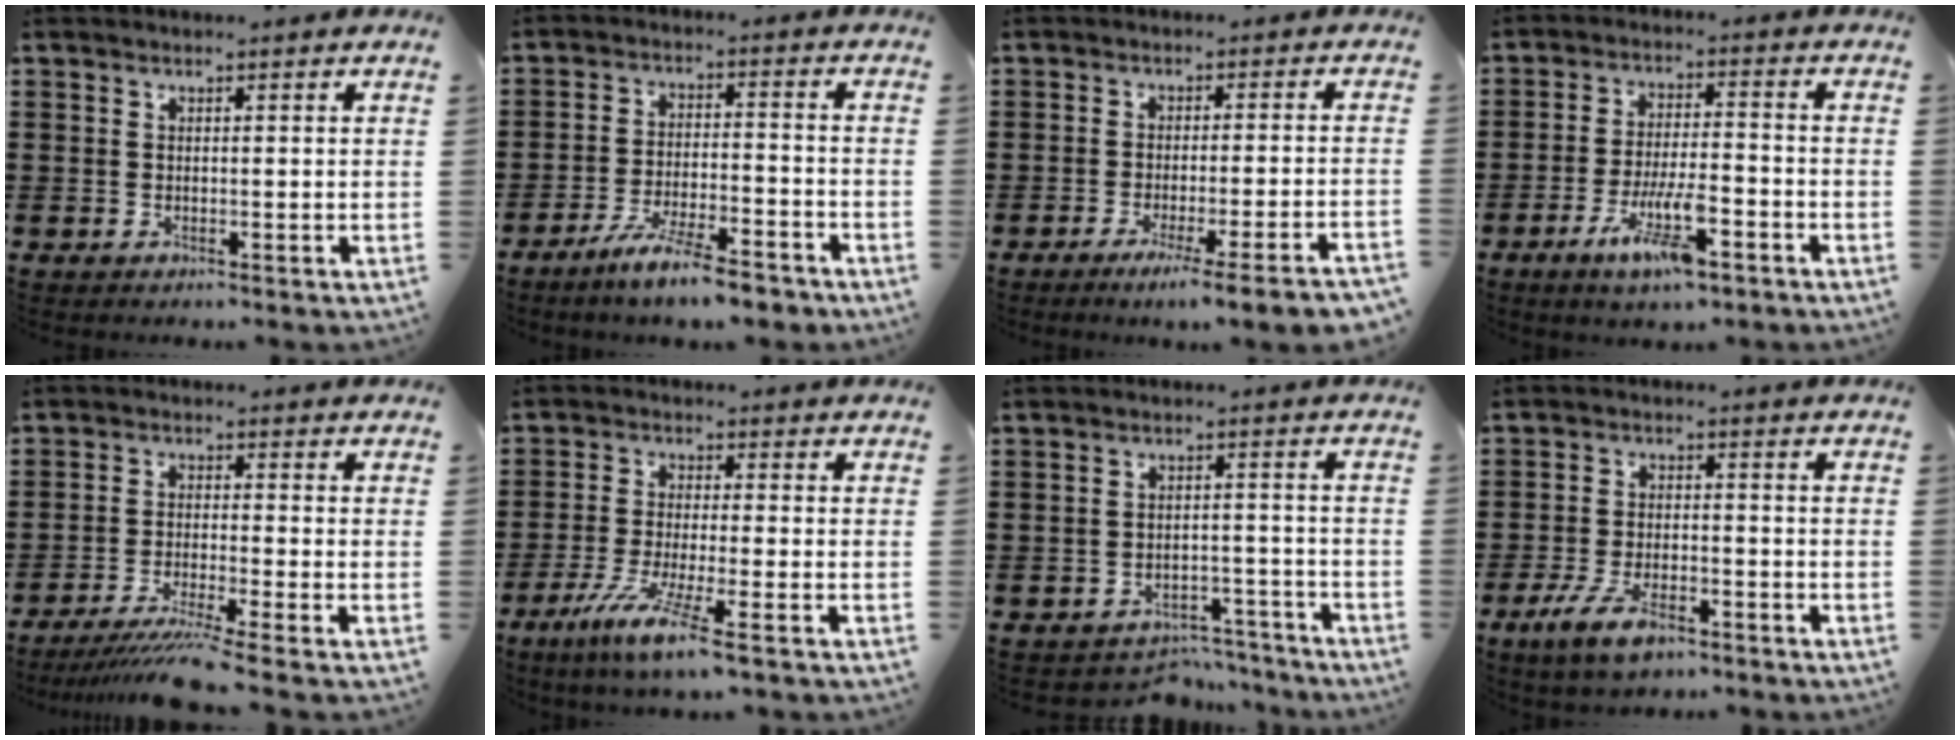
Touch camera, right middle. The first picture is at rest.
{"total": 7.7, "force": [-6.4, 0.5, 4.2], "torque": [-0.084, -0.005, -0.119]}
{"total": 4.6, "force": [-3.4, -0.6, 3.1], "torque": [-0.047, -0.017, -0.061]}
{"total": 8.9, "force": [-4.5, 2.5, 7.2], "torque": [-0.145, -0.002, -0.081]}
{"total": 5.4, "force": [-4.4, -0.6, 3.1], "torque": [-0.056, -0.021, -0.081]}
{"total": 6.5, "force": [-4.4, -0.2, 4.8], "torque": [-0.106, -0.020, -0.083]}
{"total": 3.9, "force": [-3.9, 0.7, 0.1], "torque": [-0.008, 0.002, -0.080]}
{"total": 6.1, "force": [-3.8, 2.2, 4.2], "torque": [-0.095, -0.003, -0.070]}